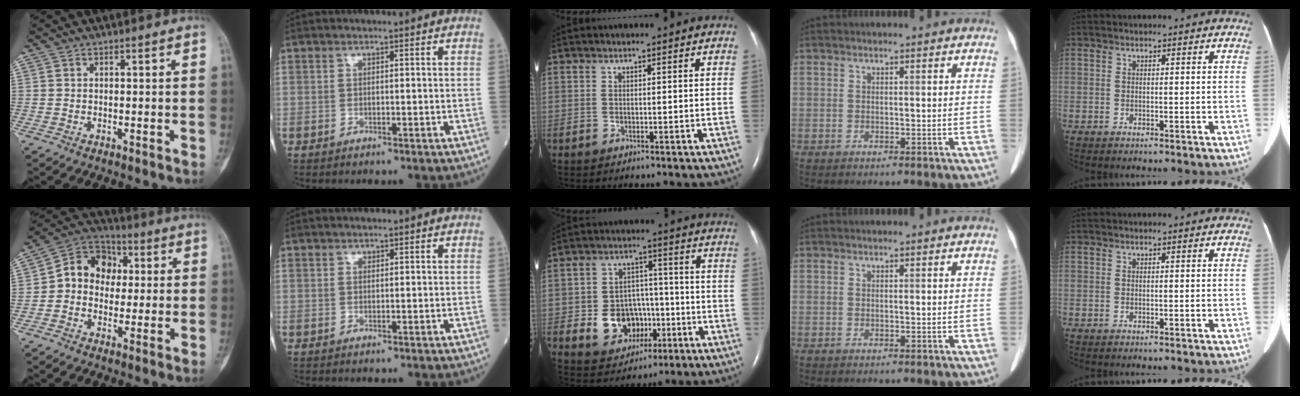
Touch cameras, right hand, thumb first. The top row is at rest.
{"thumb": {"total": 10.7, "force": [0.7, 8.9, 5.9], "torque": [-0.061, 0.028, -0.005]}, "middle": {"total": 9.6, "force": [-2.5, 7.6, 5.4], "torque": [-0.097, 0.020, -0.027]}}